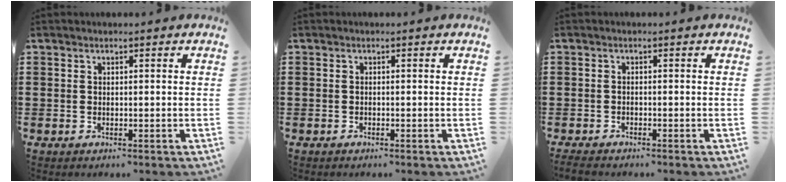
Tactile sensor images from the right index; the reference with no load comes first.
{"total": 0.0}
{"total": 1.1, "force": [-1.1, 0.1, 0.3], "torque": [-0.007, -0.004, -0.020]}